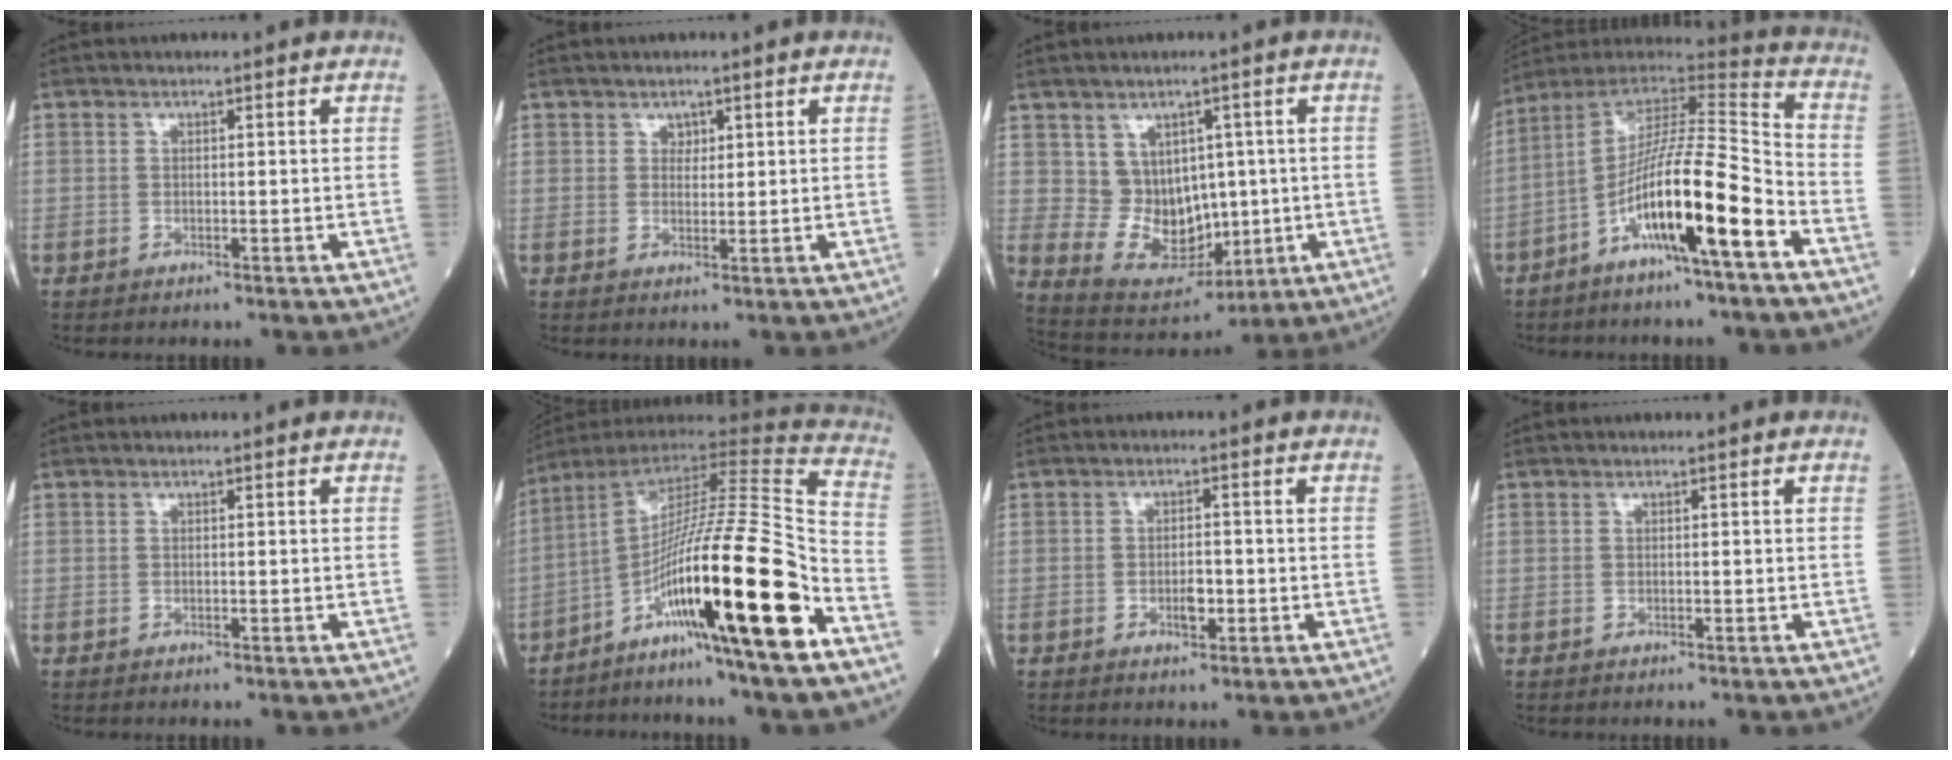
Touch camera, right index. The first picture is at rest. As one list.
[{"total": 1.3, "force": [0.7, 0.9, 0.6], "torque": [-0.007, -0.003, 0.011]}, {"total": 9.0, "force": [0.7, 6.9, 5.7], "torque": [-0.101, 0.012, 0.042]}, {"total": 16.4, "force": [-7.2, 0.5, 14.7], "torque": [-0.269, -0.004, -0.130]}, {"total": 0.0}, {"total": 24.2, "force": [-10.4, -0.3, 21.8], "torque": [-0.346, -0.023, -0.184]}, {"total": 2.5, "force": [-0.9, 0.9, 2.2], "torque": [-0.040, 0.001, -0.012]}, {"total": 0.0}]